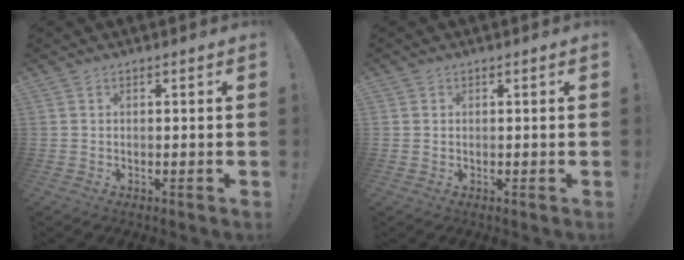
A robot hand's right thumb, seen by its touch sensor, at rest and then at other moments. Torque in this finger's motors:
{"motor_torque": [0.03, -0.06, -0.25, 0.33, -0.07]}